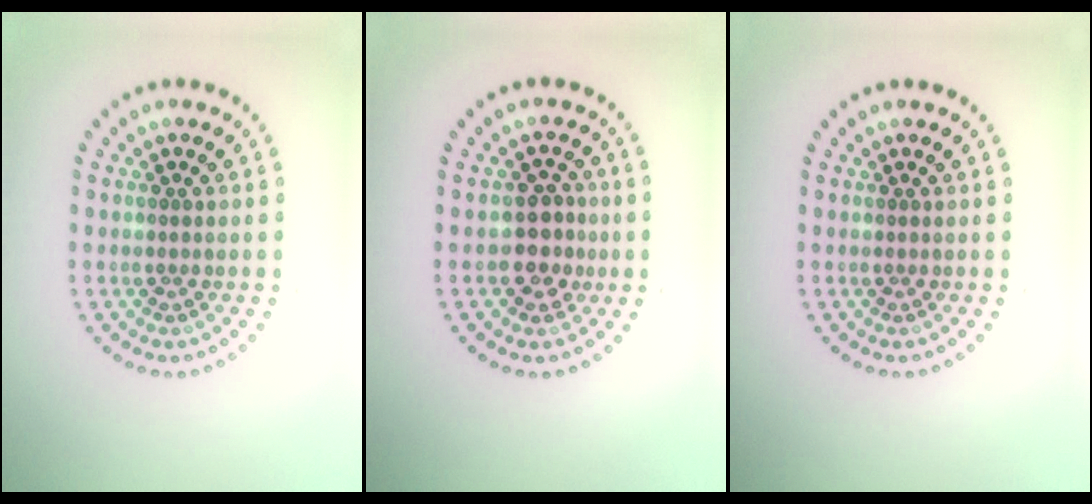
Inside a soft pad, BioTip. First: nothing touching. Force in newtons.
{"total": 2.7, "press": 2.6, "slide": 0.8}
{"total": 0.0}